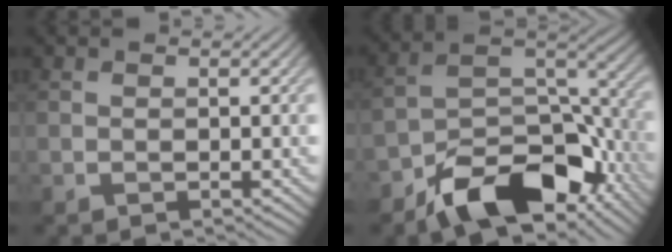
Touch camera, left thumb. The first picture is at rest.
{"total": 13.7, "force": [-9.3, 6.4, 7.9], "torque": [-0.120, -0.009, -0.168]}